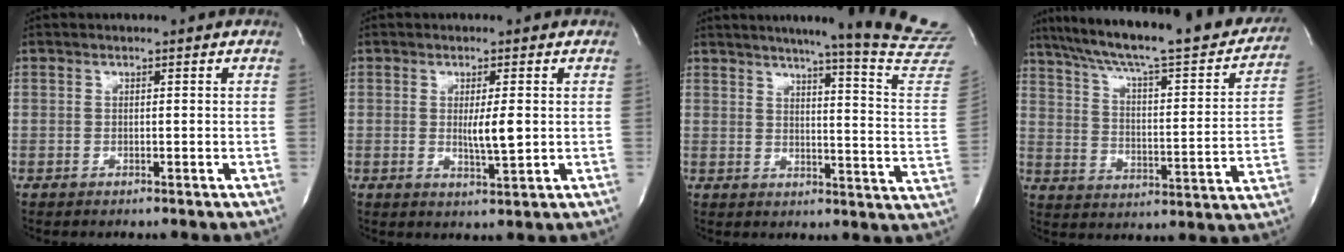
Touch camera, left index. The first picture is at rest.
{"total": 3.8, "force": [0.0, 0.4, 3.7], "torque": [-0.066, -0.011, 0.000]}
{"total": 21.1, "force": [18.7, -2.5, 9.5], "torque": [-0.136, -0.113, 0.215]}
{"total": 29.2, "force": [24.5, 4.3, 15.1], "torque": [-0.244, -0.027, 0.326]}